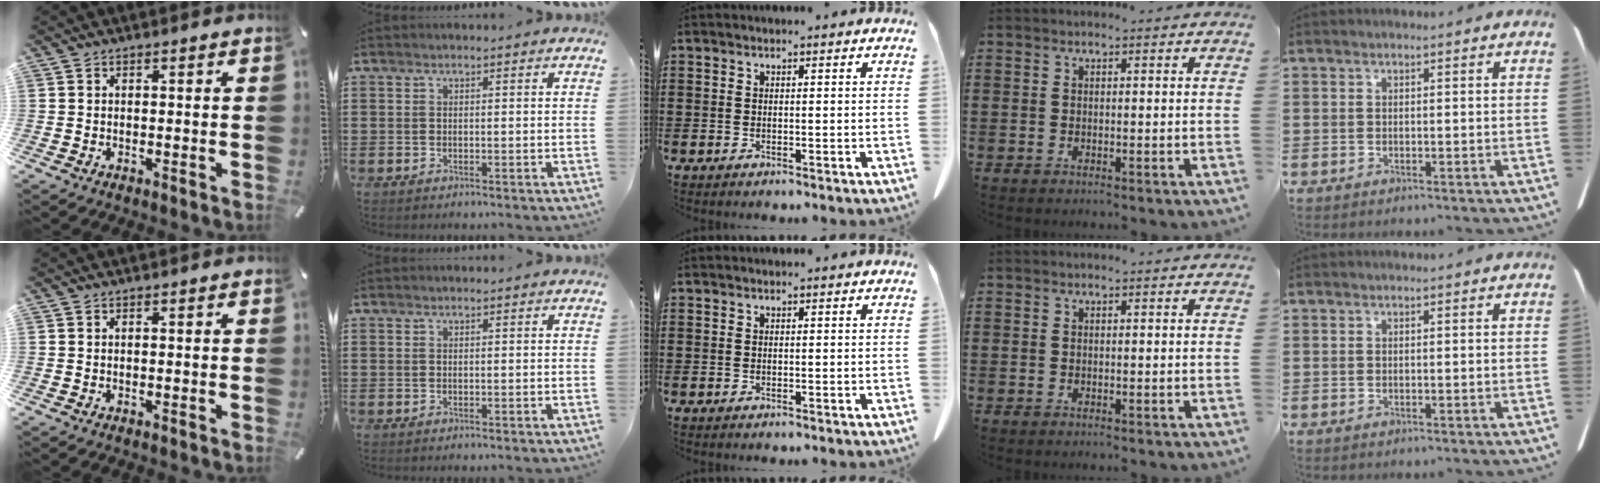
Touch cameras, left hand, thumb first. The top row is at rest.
{}